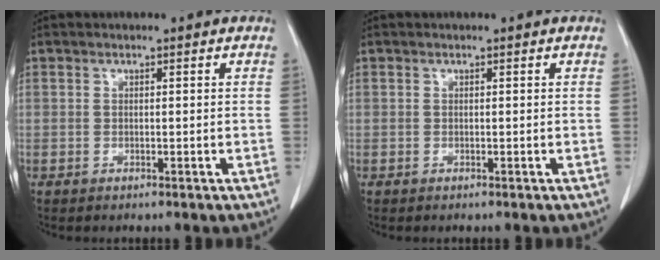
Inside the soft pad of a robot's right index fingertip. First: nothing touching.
{"total": 0.0}